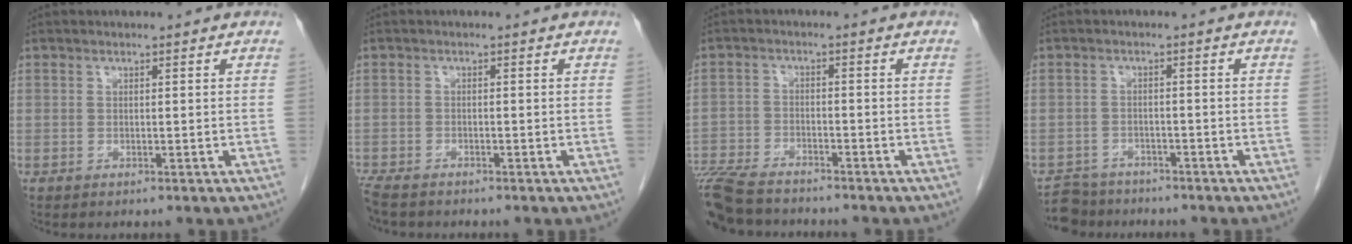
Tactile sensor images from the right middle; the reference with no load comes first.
{"total": 4.4, "force": [-3.8, 1.4, 1.7], "torque": [-0.032, -0.010, -0.067]}
{"total": 11.2, "force": [-10.1, 2.4, 4.4], "torque": [-0.077, -0.013, -0.168]}
{"total": 4.6, "force": [-4.2, 2.0, -0.5], "torque": [0.013, -0.004, -0.074]}